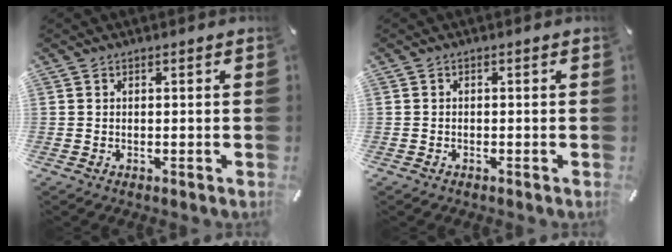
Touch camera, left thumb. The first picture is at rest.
{"total": 0.5, "force": [-0.4, 0.3, 0.1], "torque": [-0.001, 0.002, -0.011]}